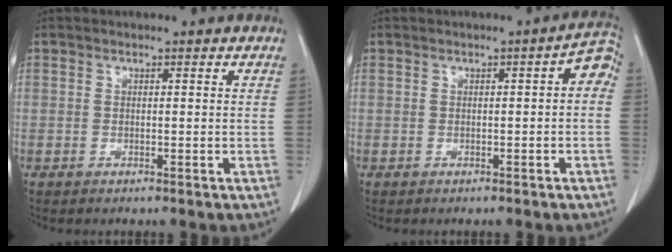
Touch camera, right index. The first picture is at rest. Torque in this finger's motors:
{"motor_torque": [0.28, -0.12, 0.11, 0.00]}